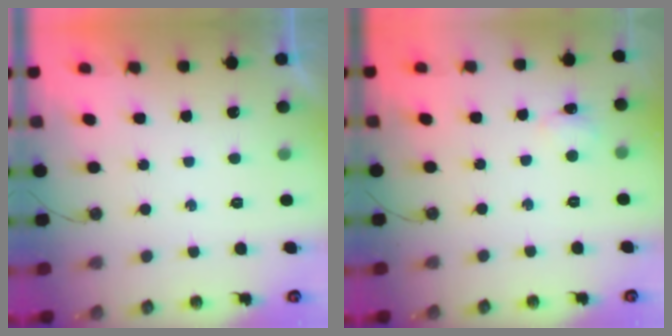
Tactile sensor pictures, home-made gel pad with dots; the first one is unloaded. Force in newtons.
{"total": 4.0, "press": 3.6, "slide": 1.8}